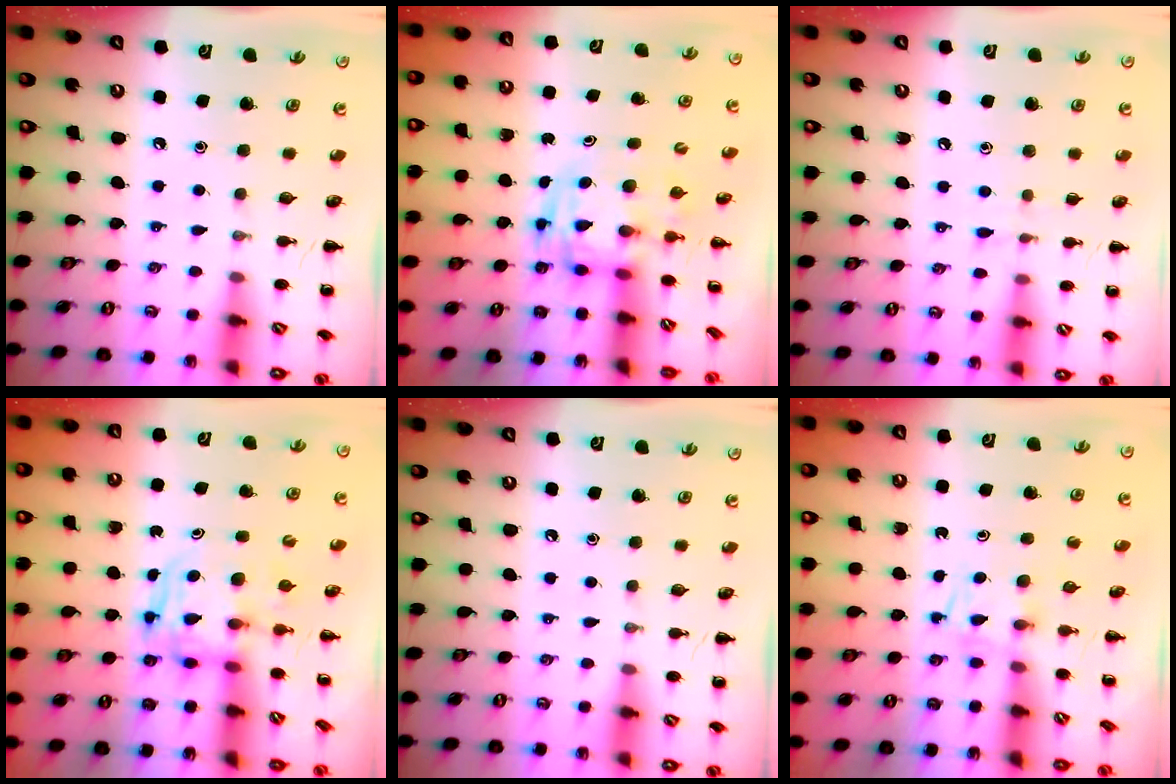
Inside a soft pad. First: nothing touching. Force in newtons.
{"total": 2.9, "press": 2.8, "slide": 0.5}
{"total": 5.9, "press": 5.5, "slide": 2.2}
{"total": 3.9, "press": 3.8, "slide": 0.8}
{"total": 0.0}
{"total": 2.7, "press": 2.4, "slide": 1.1}